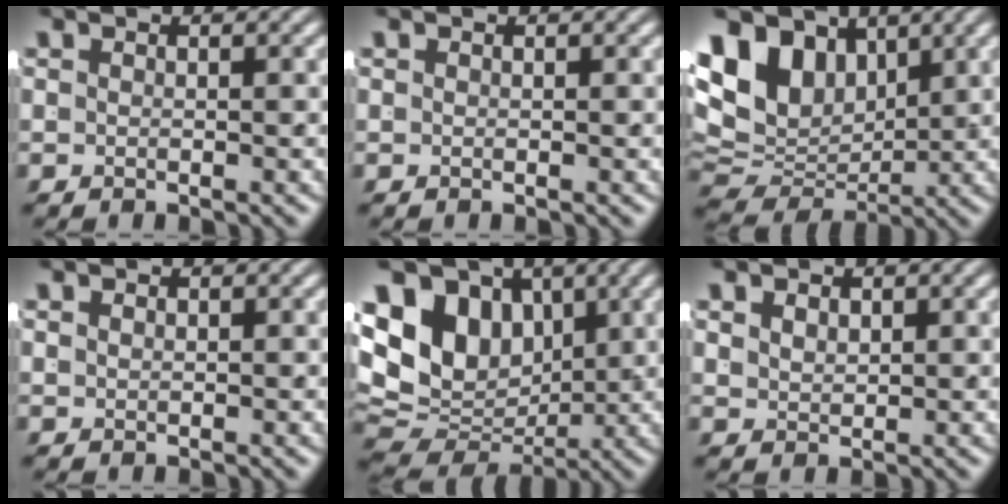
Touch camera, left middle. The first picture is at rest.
{"total": 0.0}
{"total": 12.3, "force": [2.1, 9.7, 7.4], "torque": [-0.147, -0.029, 0.047]}
{"total": 0.5, "force": [0.3, -0.5, 0.1], "torque": [0.004, -0.003, 0.011]}
{"total": 14.6, "force": [1.7, 11.7, 8.5], "torque": [-0.155, -0.023, 0.030]}
{"total": 1.0, "force": [0.8, 0.1, 0.6], "torque": [-0.008, -0.011, 0.031]}